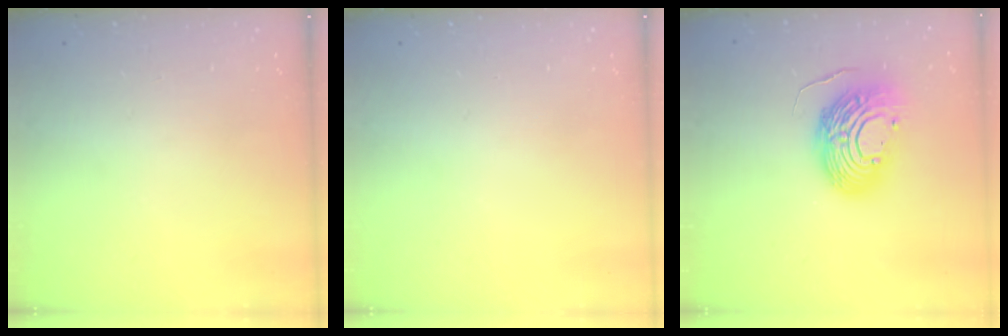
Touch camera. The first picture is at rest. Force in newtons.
{"total": 0.0}
{"total": 14.7, "press": 14.7, "slide": 1.3}